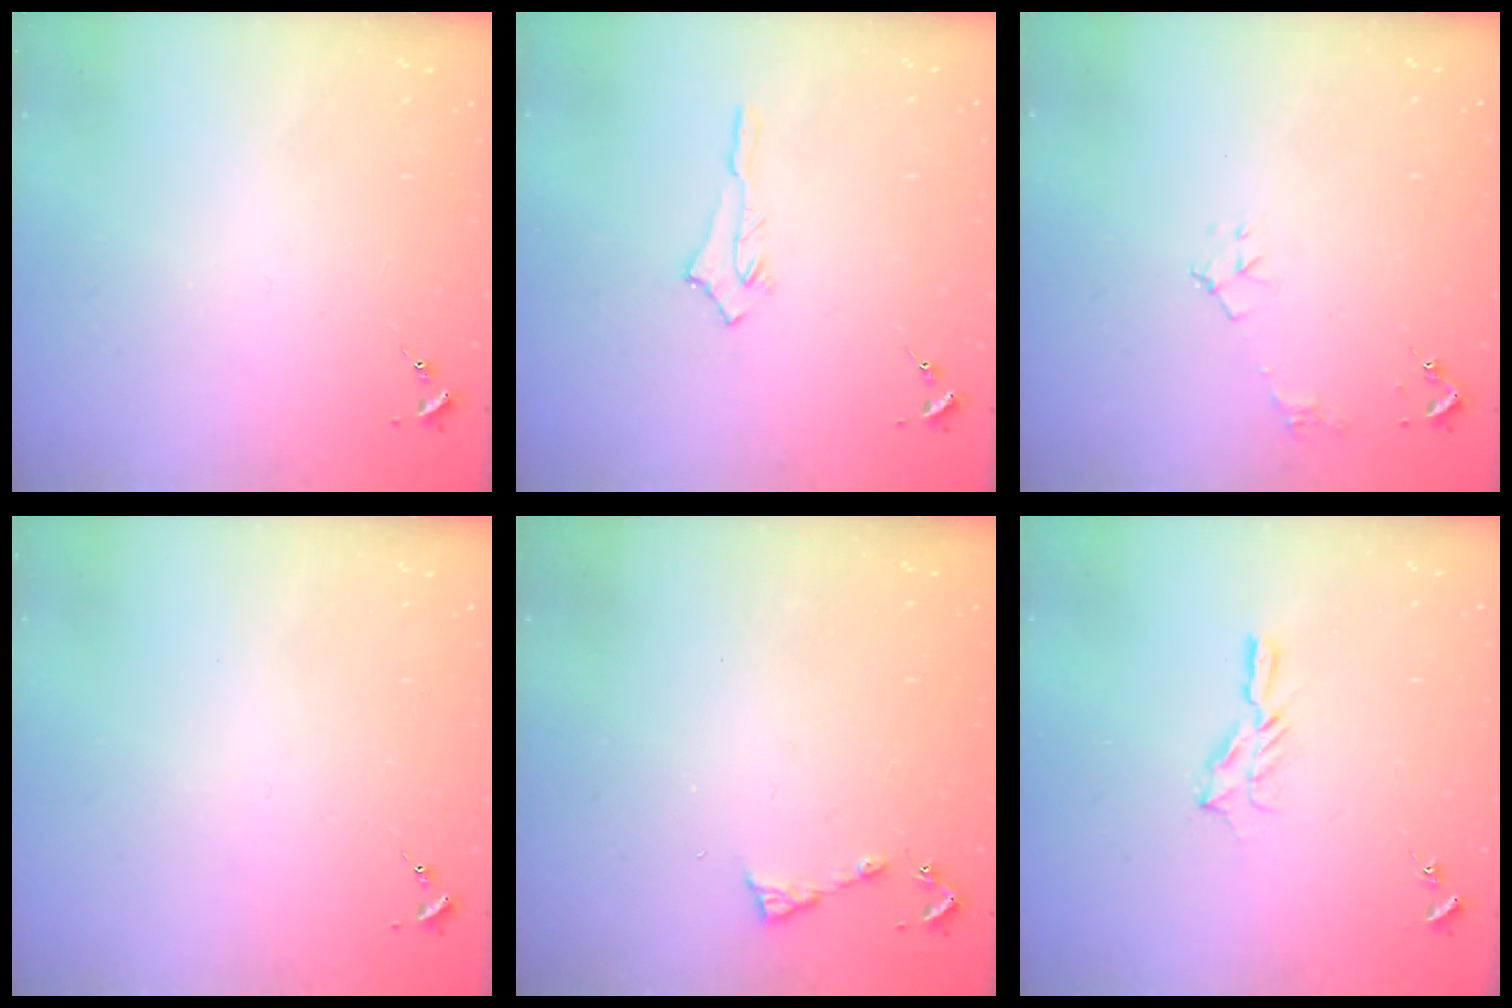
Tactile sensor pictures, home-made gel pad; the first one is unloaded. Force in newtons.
{"total": 4.3, "press": 4.2, "slide": 0.5}
{"total": 5.3, "press": 5.3, "slide": 0.7}
{"total": 0.0}
{"total": 5.6, "press": 5.6, "slide": 0.7}
{"total": 5.6, "press": 5.6, "slide": 0.6}